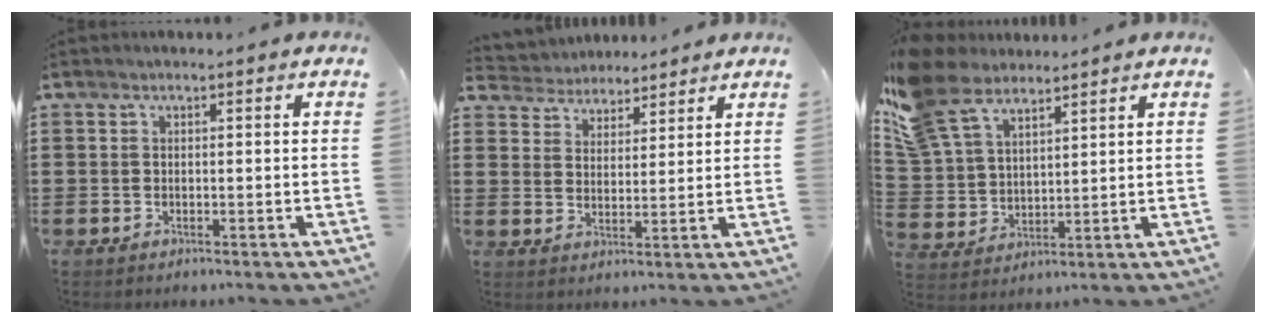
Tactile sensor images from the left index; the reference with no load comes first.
{"total": 4.1, "force": [3.9, 1.2, -0.5], "torque": [-0.013, -0.014, 0.070]}
{"total": 11.1, "force": [8.3, 5.5, 4.9], "torque": [-0.146, -0.024, 0.161]}